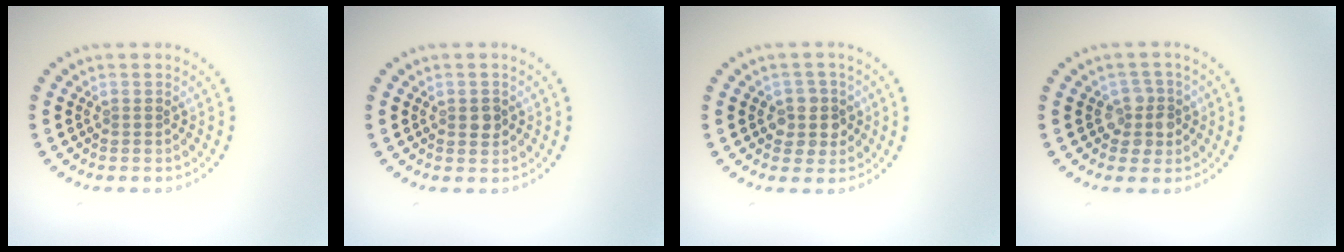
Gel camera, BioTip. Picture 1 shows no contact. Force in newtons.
{"total": 1.3, "press": 1.3, "slide": 0.1}
{"total": 2.8, "press": 2.5, "slide": 1.2}
{"total": 2.4, "press": 2.2, "slide": 1.1}